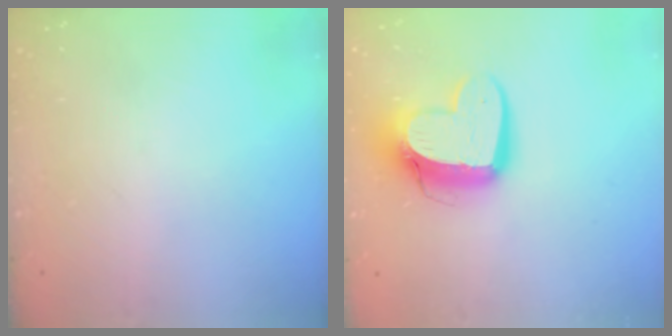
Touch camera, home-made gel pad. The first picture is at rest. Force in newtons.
{"total": 14.4, "press": 14.3, "slide": 1.3}